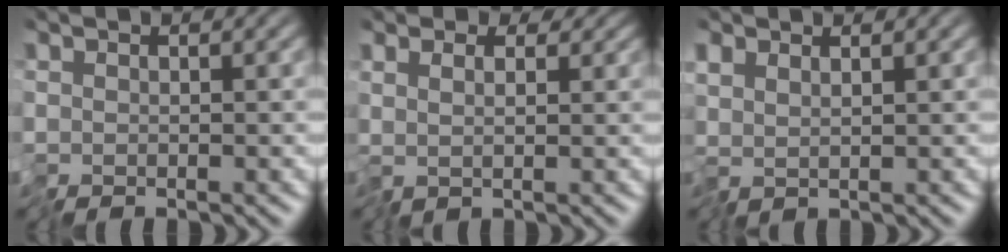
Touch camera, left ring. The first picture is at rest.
{"total": 1.9, "force": [1.2, 1.1, 0.9], "torque": [-0.021, 0.004, 0.021]}
{"total": 1.0, "force": [1.0, 0.0, 0.3], "torque": [-0.009, 0.002, 0.023]}